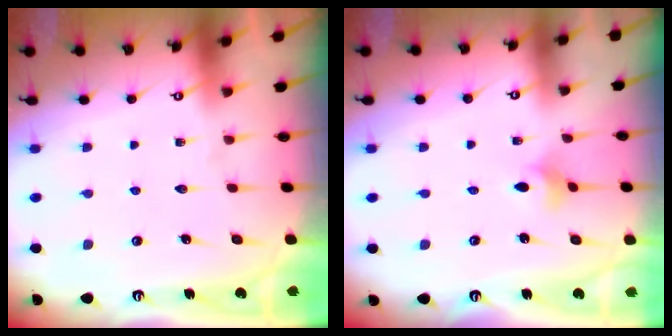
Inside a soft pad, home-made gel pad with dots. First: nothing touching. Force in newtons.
{"total": 3.4, "press": 3.4, "slide": 0.7}